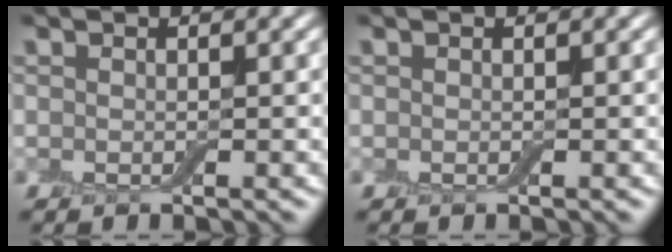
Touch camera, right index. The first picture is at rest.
{"total": 0.0}